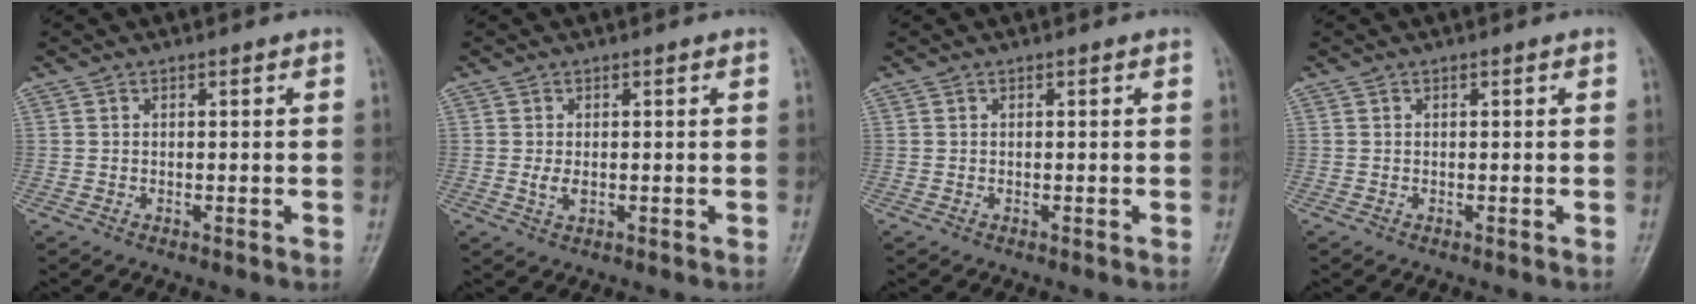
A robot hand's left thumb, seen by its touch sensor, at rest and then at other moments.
{"total": 2.1, "force": [0.1, 1.2, 1.7], "torque": [-0.033, -0.006, 0.003]}
{"total": 0.0}
{"total": 0.0}